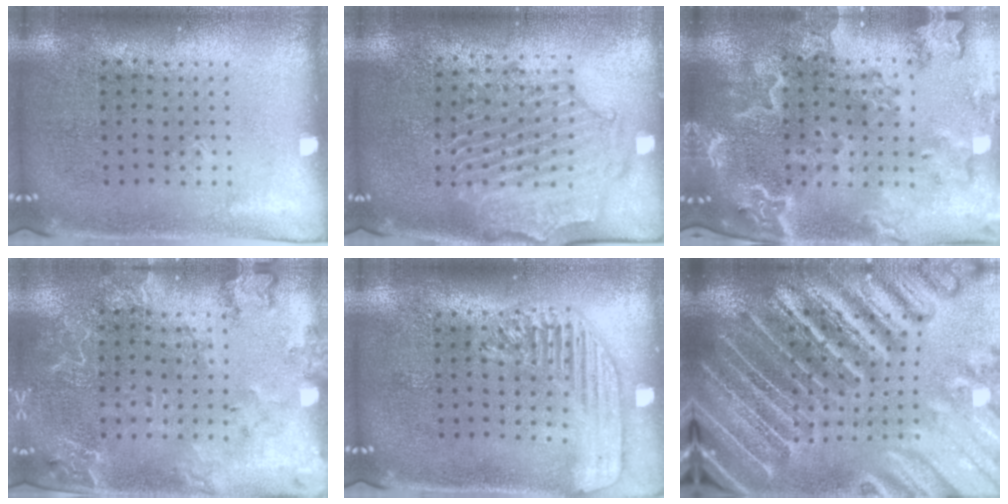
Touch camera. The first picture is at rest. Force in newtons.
{"total": 2.3, "press": 2.1, "slide": 0.8}
{"total": 3.8, "press": 3.2, "slide": 1.9}
{"total": 2.2, "press": 2.1, "slide": 0.5}
{"total": 1.7, "press": 1.5, "slide": 0.7}
{"total": 5.7, "press": 5.0, "slide": 2.8}